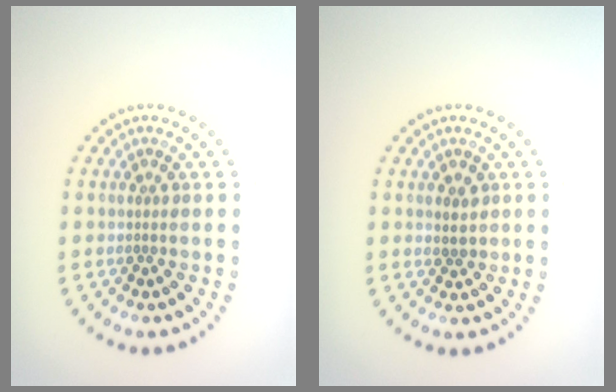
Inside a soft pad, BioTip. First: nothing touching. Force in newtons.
{"total": 1.5, "press": 1.3, "slide": 0.7}